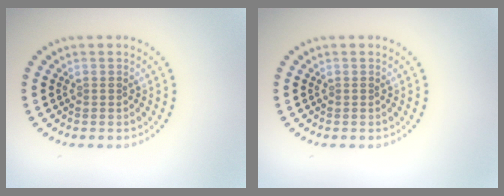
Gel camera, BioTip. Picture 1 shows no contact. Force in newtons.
{"total": 0.0}